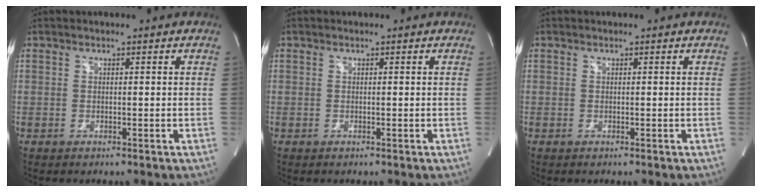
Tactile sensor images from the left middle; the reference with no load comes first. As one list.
[{"total": 0.0}, {"total": 0.0}]